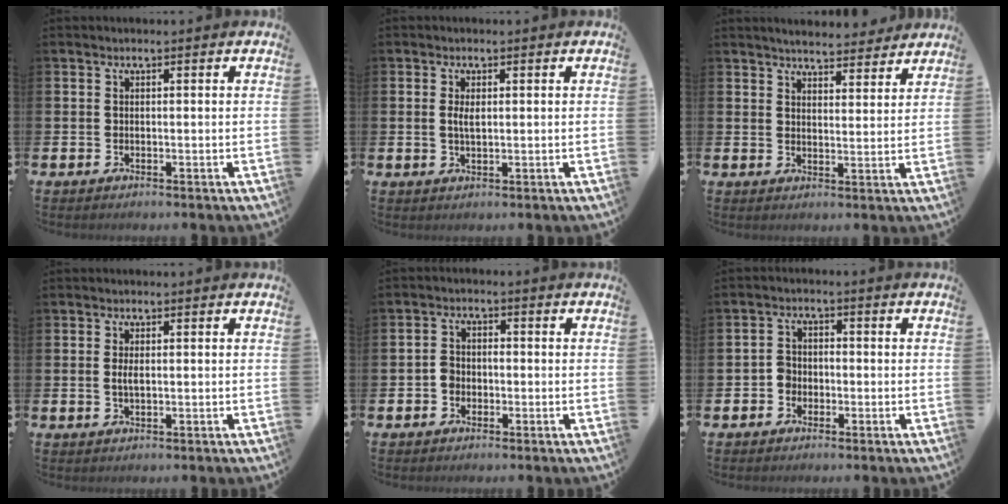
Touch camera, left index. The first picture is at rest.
{"total": 2.1, "force": [0.3, 0.9, 1.9], "torque": [-0.024, -0.001, 0.000]}
{"total": 4.6, "force": [4.6, 0.6, 0.4], "torque": [-0.007, -0.031, 0.078]}
{"total": 1.6, "force": [0.1, 0.7, 1.5], "torque": [-0.023, 0.001, -0.002]}
{"total": 2.2, "force": [-0.8, 1.9, 0.9], "torque": [-0.012, 0.004, -0.020]}
{"total": 2.4, "force": [-1.2, 2.0, 0.5], "torque": [-0.007, 0.004, -0.031]}